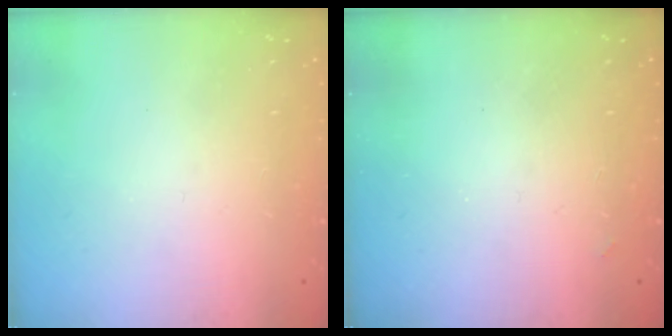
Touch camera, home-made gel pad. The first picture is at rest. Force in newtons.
{"total": 1.1, "press": 1.0, "slide": 0.3}